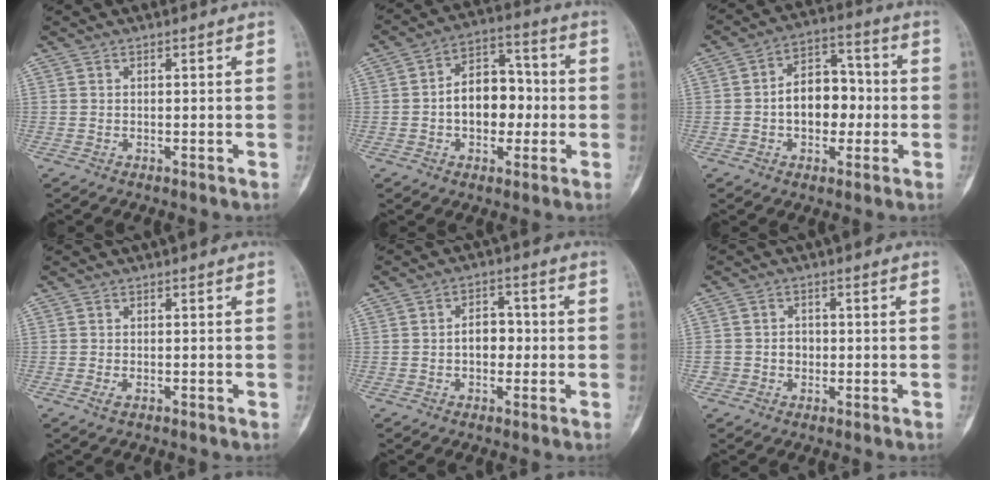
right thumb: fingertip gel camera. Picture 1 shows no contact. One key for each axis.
{"total": 11.8, "fx": -1.0, "fy": 8.1, "fz": 8.5, "tx": -0.089, "ty": 0.037, "tz": -0.023}
{"total": 11.3, "fx": -1.0, "fy": 7.8, "fz": 8.1, "tx": -0.083, "ty": 0.036, "tz": -0.023}
{"total": 1.5, "fx": -0.7, "fy": 0.7, "fz": 1.1, "tx": -0.026, "ty": -0.001, "tz": -0.013}
{"total": 5.0, "fx": -0.5, "fy": 3.5, "fz": 3.6, "tx": -0.035, "ty": 0.018, "tz": -0.015}
{"total": 3.1, "fx": -0.5, "fy": 2.9, "fz": 1.1, "tx": 0.005, "ty": 0.009, "tz": -0.008}